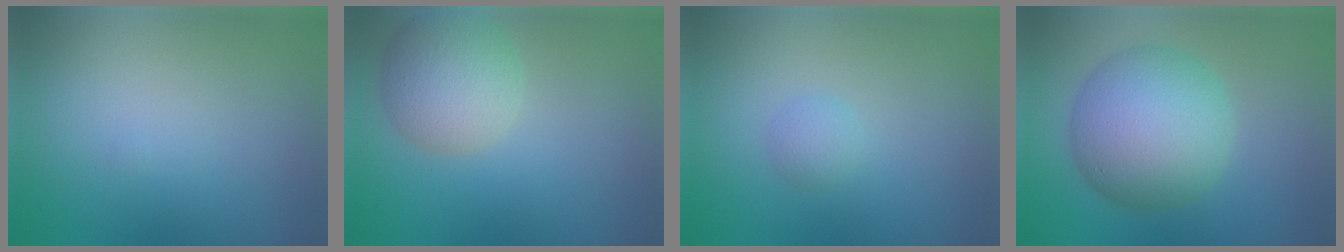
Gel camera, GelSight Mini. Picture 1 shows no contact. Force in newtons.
{"total": 5.4, "press": 5.4, "slide": 0.3}
{"total": 1.2, "press": 1.2, "slide": 0.0}
{"total": 9.2, "press": 9.2, "slide": 0.2}